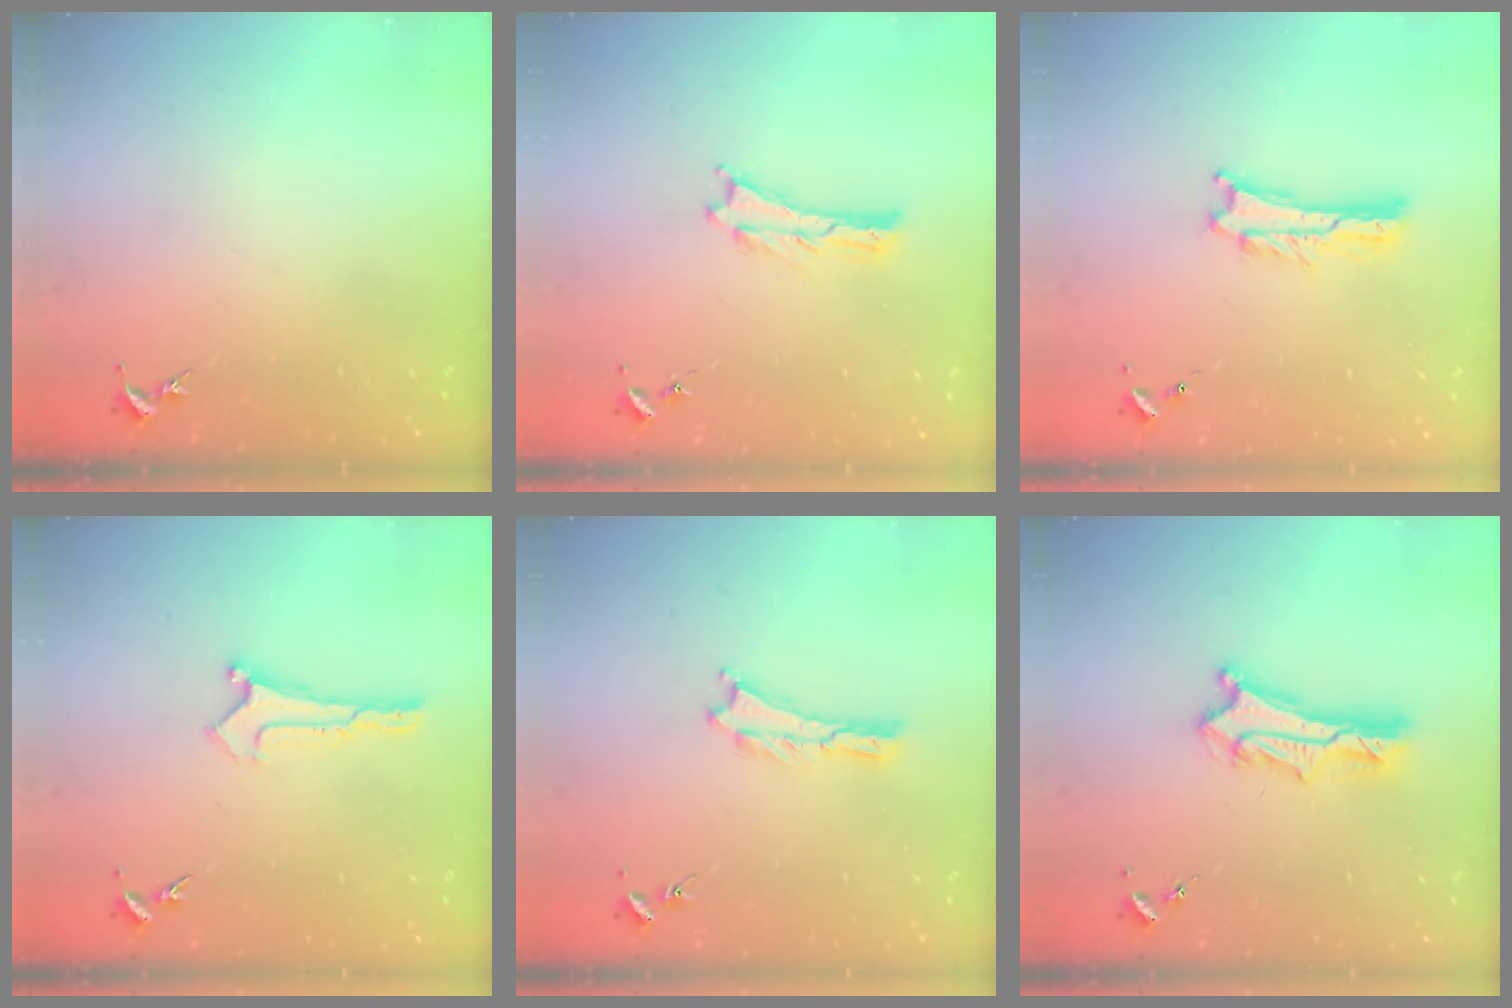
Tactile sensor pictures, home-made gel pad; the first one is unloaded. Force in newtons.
{"total": 0.0}
{"total": 0.8, "press": 0.8, "slide": 0.2}
{"total": 0.0}
{"total": 0.0}
{"total": 4.7, "press": 4.6, "slide": 0.3}